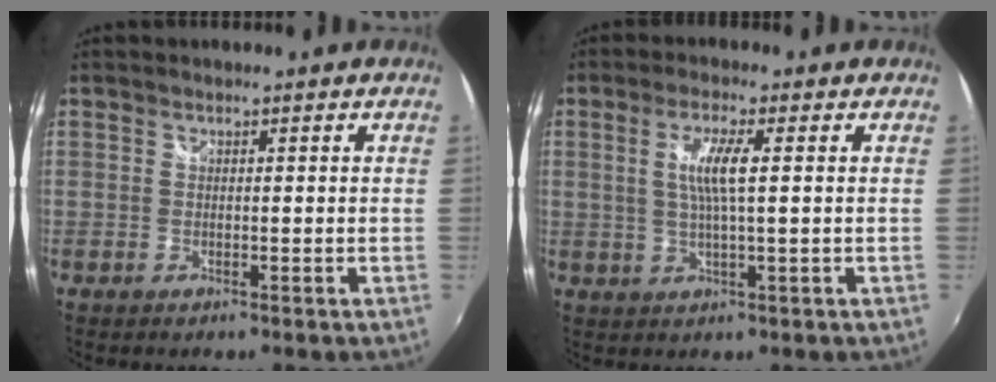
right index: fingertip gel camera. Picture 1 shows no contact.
{"total": 5.5, "force": [0.9, 0.4, 5.5], "torque": [-0.105, -0.003, 0.017]}